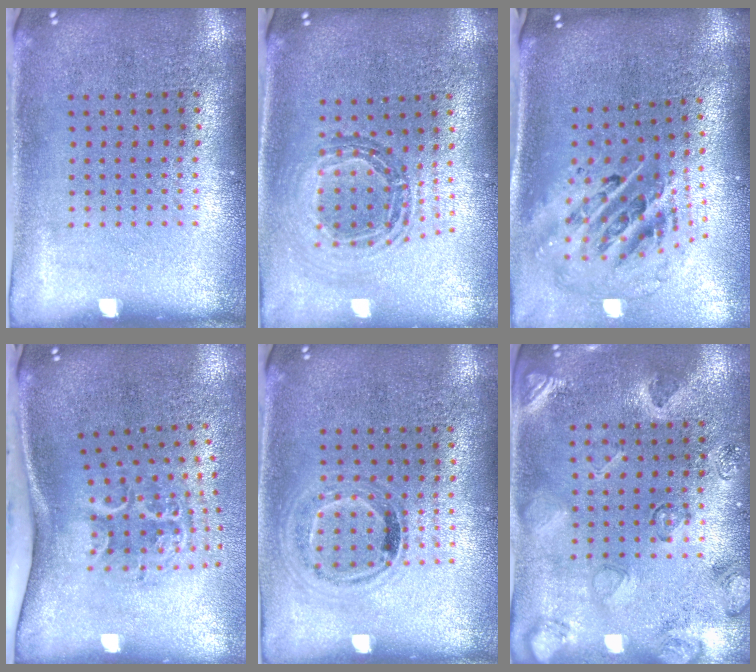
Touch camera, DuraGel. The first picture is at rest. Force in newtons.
{"total": 0.9, "press": 0.9, "slide": 0.1}
{"total": 2.7, "press": 1.9, "slide": 2.0}
{"total": 2.2, "press": 1.3, "slide": 1.8}
{"total": 0.9, "press": 0.8, "slide": 0.4}
{"total": 2.3, "press": 1.8, "slide": 1.4}